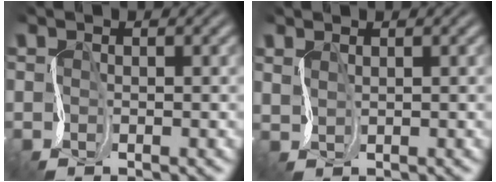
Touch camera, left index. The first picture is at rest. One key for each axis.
{"total": 1.2, "fx": 1.1, "fy": -0.2, "fz": -0.4, "tx": 0.001, "ty": 0.010, "tz": 0.026}